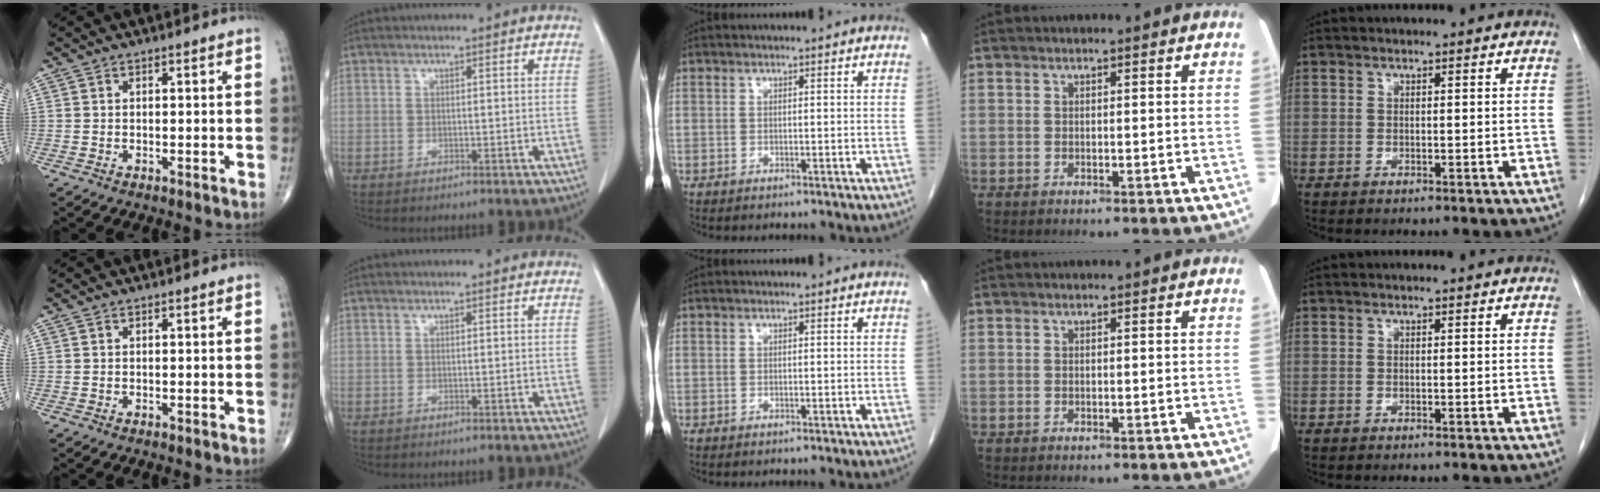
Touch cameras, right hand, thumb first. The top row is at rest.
{}